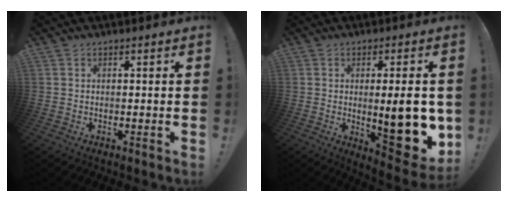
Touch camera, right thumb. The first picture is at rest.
{"total": 16.6, "force": [-1.8, 5.3, 15.6], "torque": [-0.185, -0.008, -0.015]}